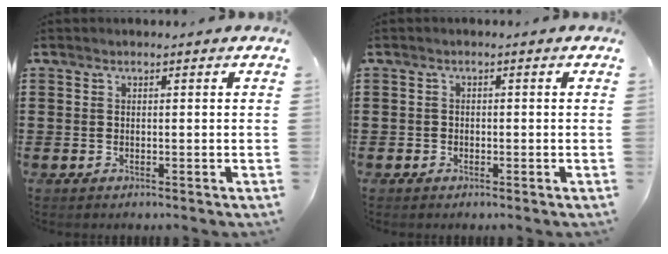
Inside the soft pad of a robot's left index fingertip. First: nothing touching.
{"total": 0.9, "force": [-0.5, 0.7, -0.1], "torque": [-0.003, 0.003, -0.012]}